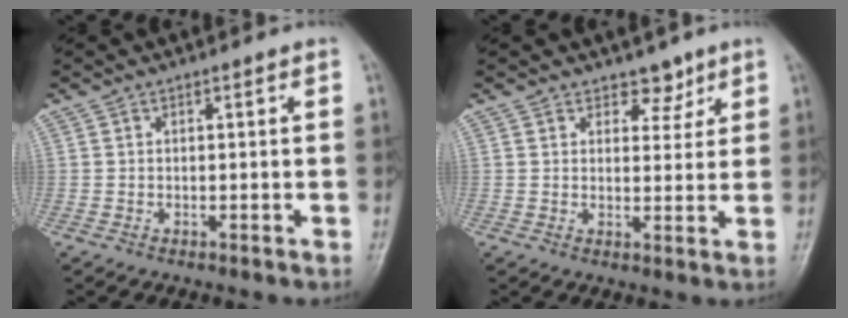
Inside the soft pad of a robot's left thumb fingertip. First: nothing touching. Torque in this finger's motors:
{"motor_torque": [-0.13, 0.07, -0.31, -0.01, 0.06]}